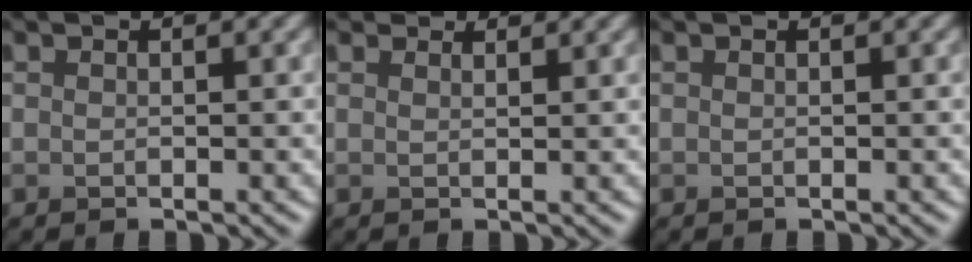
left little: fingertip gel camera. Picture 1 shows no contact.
{"total": 2.4, "force": [2.2, 0.8, 0.6], "torque": [-0.019, -0.004, 0.038]}
{"total": 0.0}